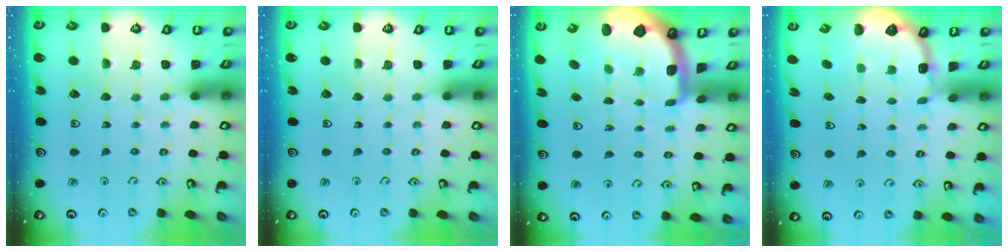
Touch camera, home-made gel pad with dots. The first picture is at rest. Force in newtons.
{"total": 0.0}
{"total": 1.9, "press": 1.9, "slide": 0.4}
{"total": 2.6, "press": 2.1, "slide": 1.6}